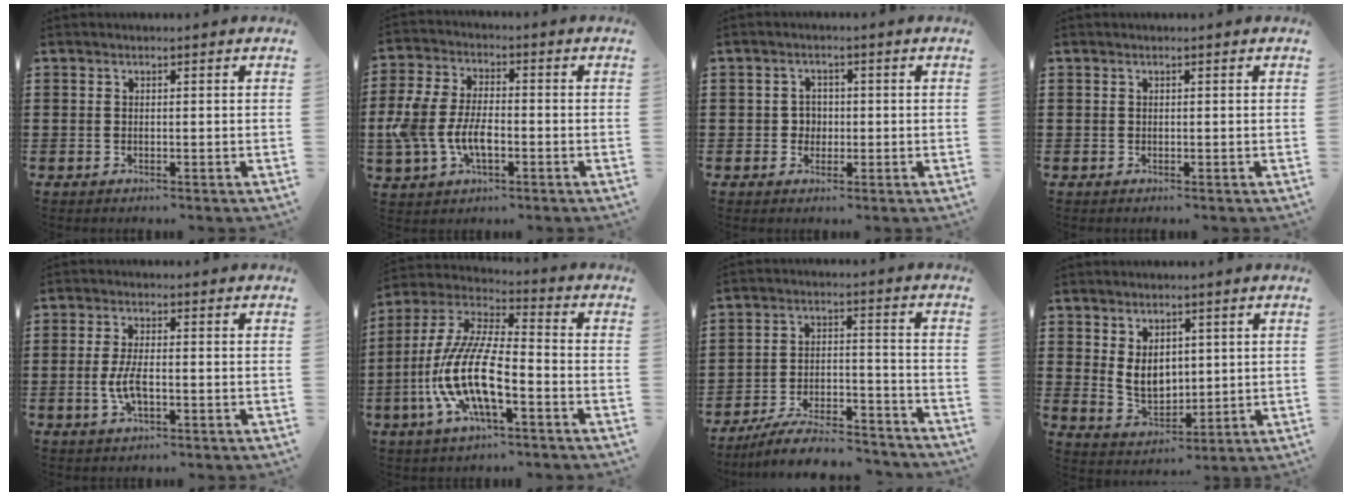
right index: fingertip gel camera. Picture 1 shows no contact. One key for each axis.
{"total": 8.0, "fx": -2.3, "fy": 4.3, "fz": 6.3, "tx": -0.165, "ty": -0.006, "tz": -0.054}
{"total": 2.2, "fx": -0.2, "fy": 2.1, "fz": 0.8, "tx": -0.022, "ty": 0.006, "tz": -0.007}
{"total": 0.0}
{"total": 4.7, "fx": -0.9, "fy": 1.7, "fz": 4.3, "tx": -0.097, "ty": -0.003, "tz": -0.022}
{"total": 13.2, "fx": -5.3, "fy": 4.4, "fz": 11.3, "tx": -0.271, "ty": -0.011, "tz": -0.109}
{"total": 8.4, "fx": -7.5, "fy": 1.1, "fz": 3.5, "tx": -0.062, "ty": 0.015, "tz": -0.145}
{"total": 5.6, "fx": 1.6, "fy": 4.0, "fz": 3.5, "tx": -0.062, "ty": 0.006, "tz": 0.028}